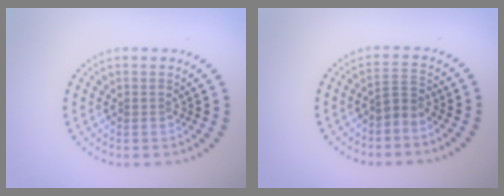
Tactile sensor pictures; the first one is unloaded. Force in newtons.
{"total": 1.9, "press": 1.4, "slide": 1.3}